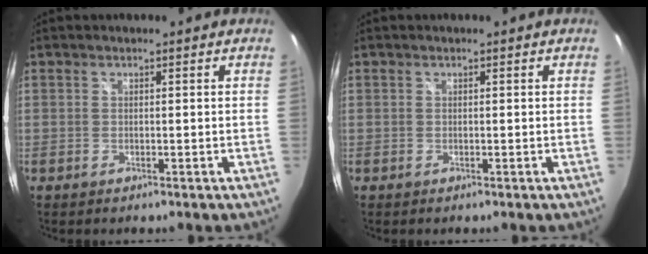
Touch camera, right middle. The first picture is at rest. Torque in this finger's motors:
{"motor_torque": [0.01, 0.01, 0.00, 0.00]}